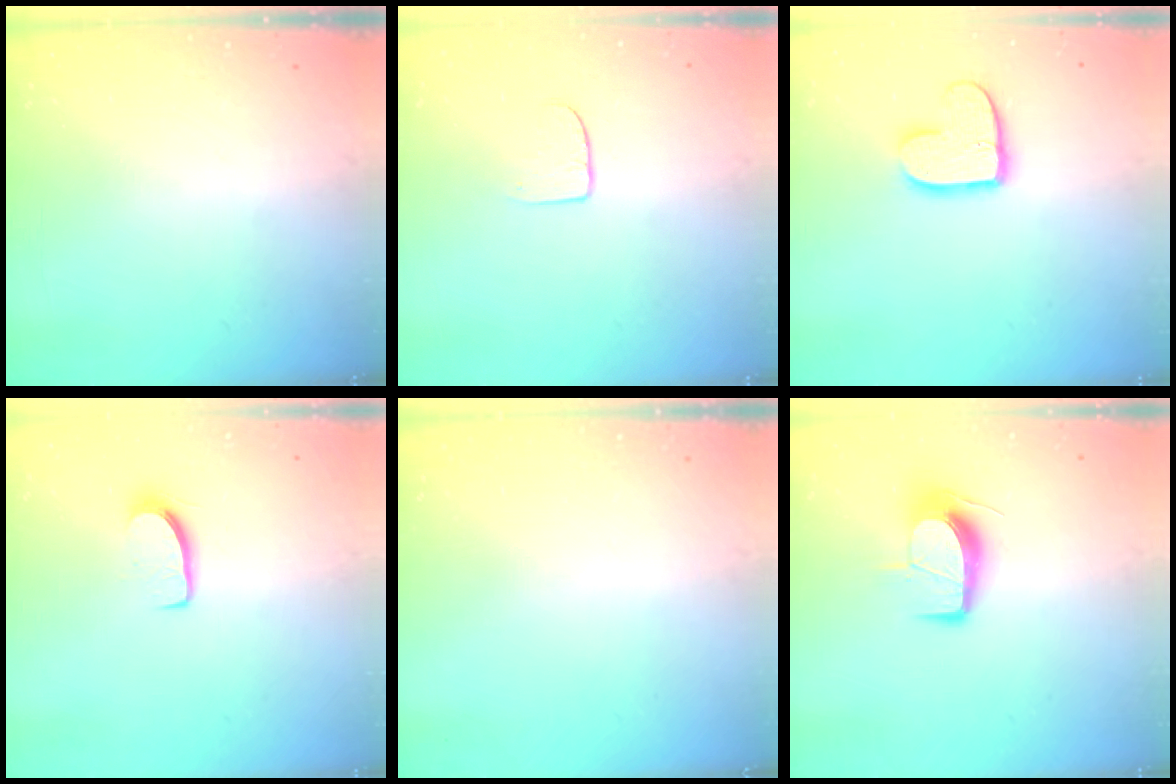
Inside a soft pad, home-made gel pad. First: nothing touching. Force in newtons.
{"total": 6.3, "press": 6.3, "slide": 0.6}
{"total": 11.5, "press": 11.4, "slide": 1.0}
{"total": 6.7, "press": 6.7, "slide": 0.5}
{"total": 0.0}
{"total": 10.2, "press": 10.2, "slide": 0.8}